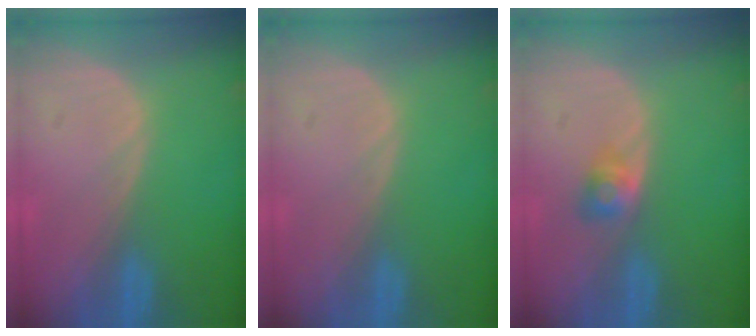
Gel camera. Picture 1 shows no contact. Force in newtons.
{"total": 0.0}
{"total": 2.7, "press": 2.4, "slide": 1.1}